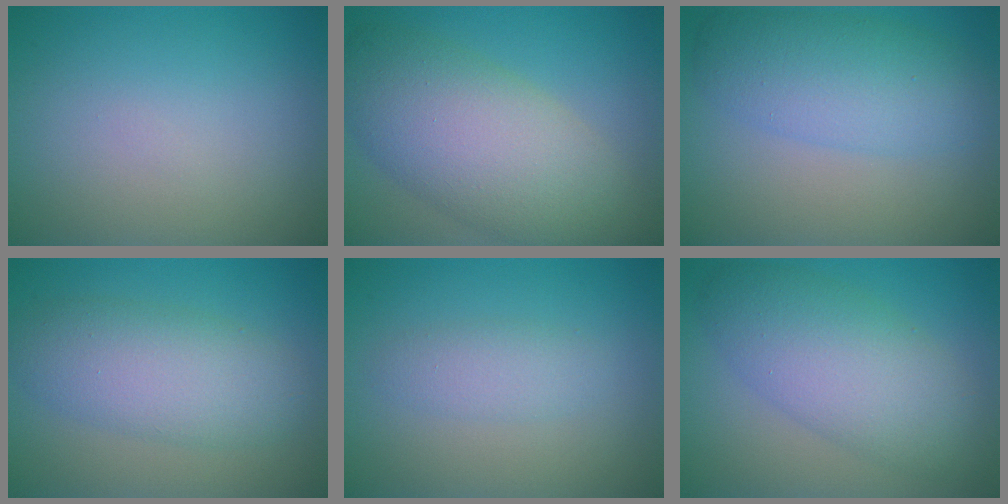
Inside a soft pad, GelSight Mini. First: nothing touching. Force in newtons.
{"total": 9.4, "press": 9.4, "slide": 0.4}
{"total": 5.5, "press": 5.5, "slide": 0.1}
{"total": 5.7, "press": 5.7, "slide": 0.1}
{"total": 2.0, "press": 2.0, "slide": 0.0}
{"total": 6.9, "press": 6.9, "slide": 0.2}